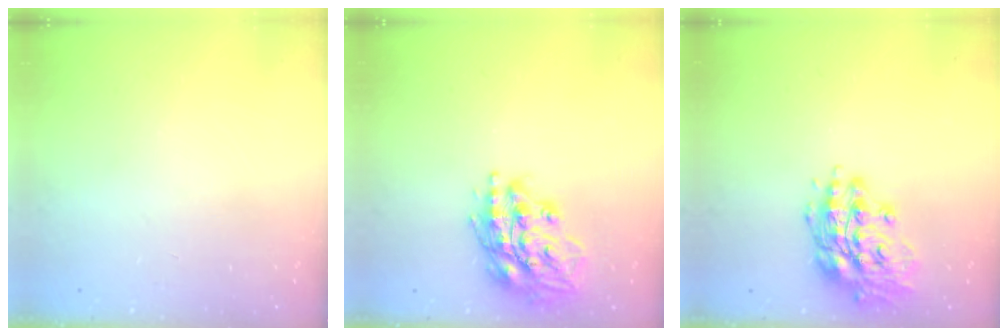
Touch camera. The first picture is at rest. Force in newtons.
{"total": 17.6, "press": 17.4, "slide": 2.6}
{"total": 15.0, "press": 14.7, "slide": 2.6}